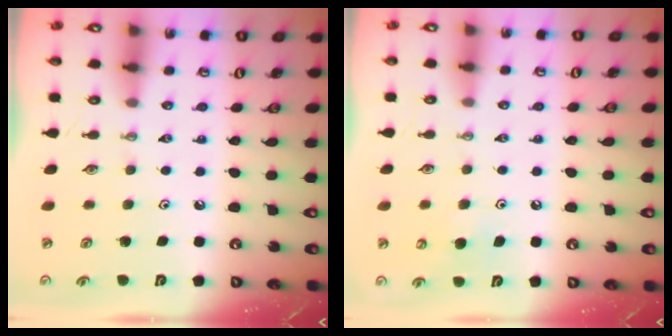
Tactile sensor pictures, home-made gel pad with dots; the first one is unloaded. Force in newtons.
{"total": 6.5, "press": 6.4, "slide": 0.9}